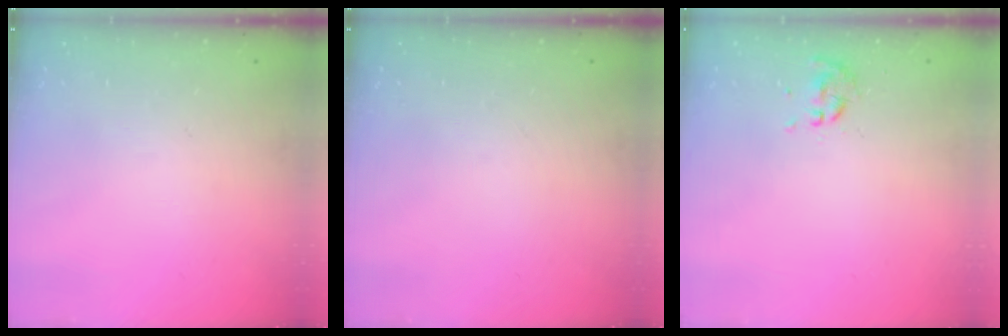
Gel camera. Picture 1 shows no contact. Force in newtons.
{"total": 0.0}
{"total": 0.0}